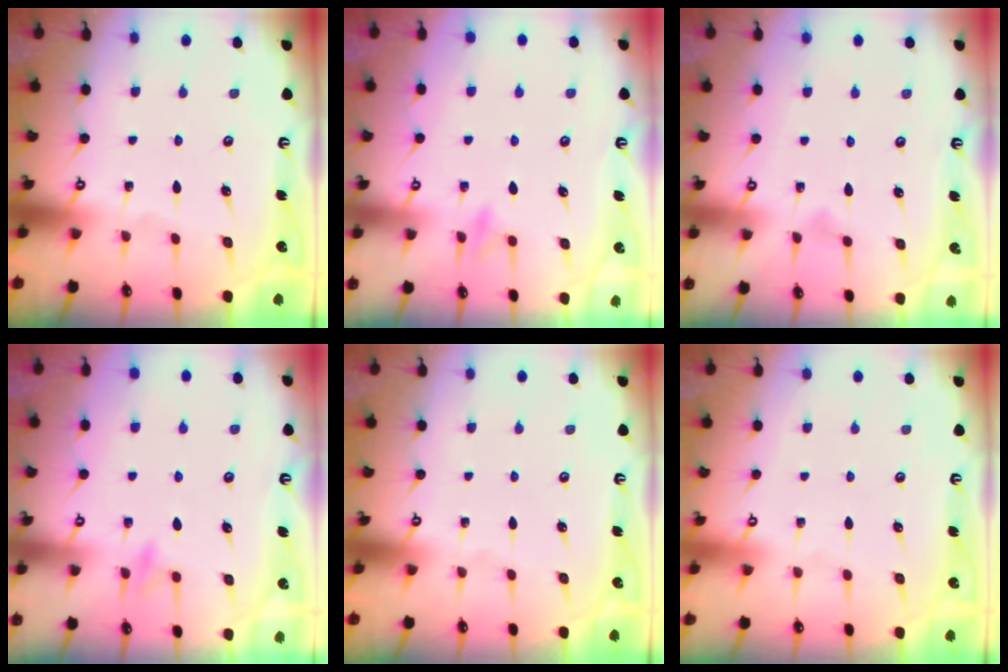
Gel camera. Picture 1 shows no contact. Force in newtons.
{"total": 7.6, "press": 7.5, "slide": 0.8}
{"total": 4.0, "press": 4.0, "slide": 0.2}
{"total": 7.6, "press": 7.5, "slide": 0.8}
{"total": 0.0}
{"total": 4.0, "press": 4.0, "slide": 0.1}